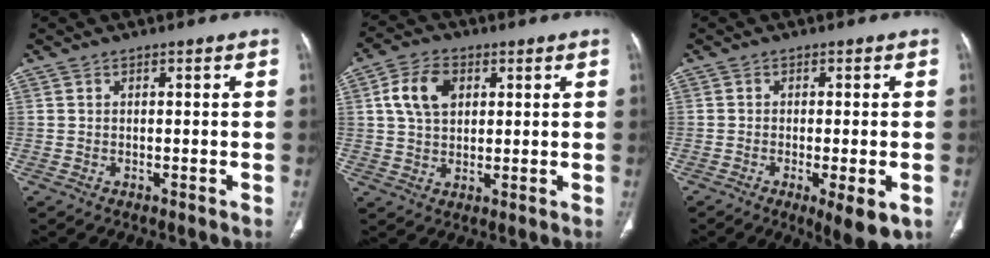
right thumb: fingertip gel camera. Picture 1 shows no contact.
{"total": 8.5, "force": [2.5, 5.9, 5.7], "torque": [-0.093, 0.002, 0.044]}
{"total": 7.3, "force": [-2.7, 1.9, 6.5], "torque": [-0.094, -0.014, -0.037]}